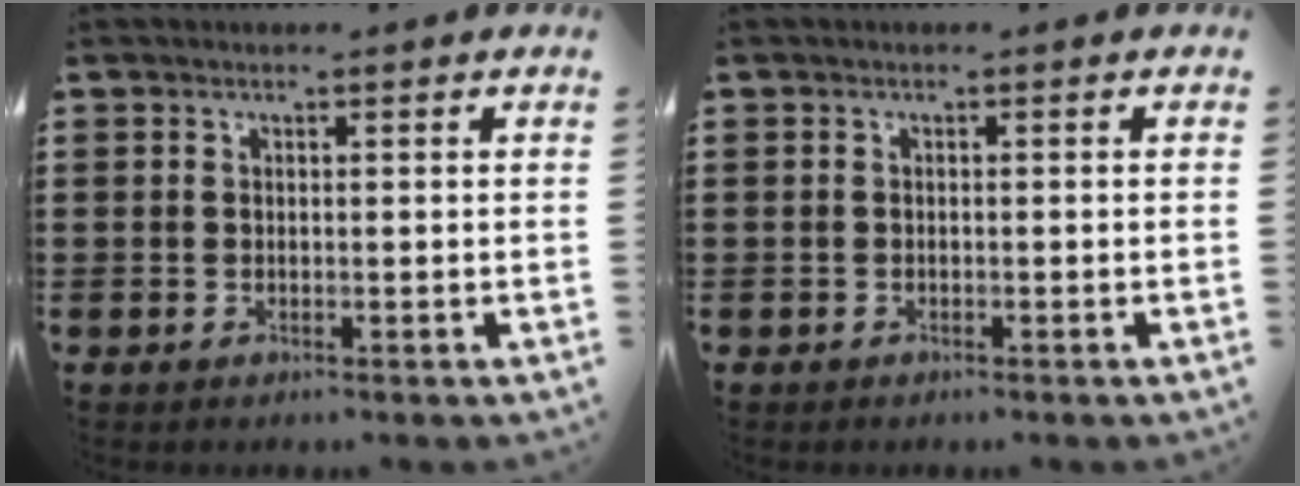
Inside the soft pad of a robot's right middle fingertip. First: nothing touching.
{"total": 0.6, "force": [-0.5, 0.3, 0.0], "torque": [-0.002, 0.001, -0.011]}